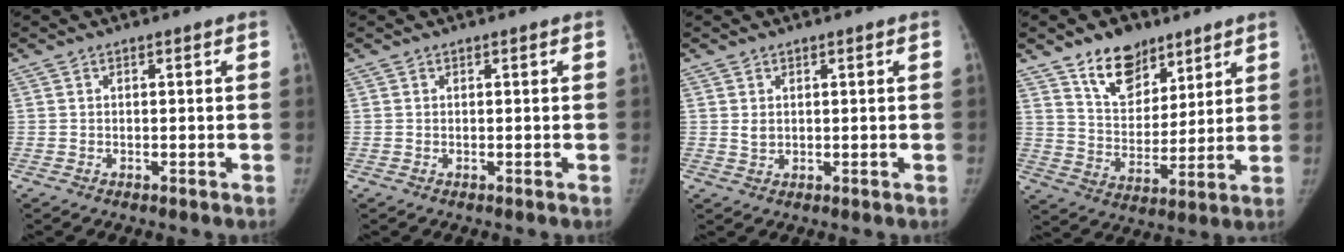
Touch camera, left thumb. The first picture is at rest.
{"total": 0.0}
{"total": 1.5, "force": [0.5, 1.2, 0.8], "torque": [-0.006, -0.006, 0.014]}
{"total": 12.1, "force": [8.2, 7.2, 5.2], "torque": [-0.048, -0.055, 0.146]}